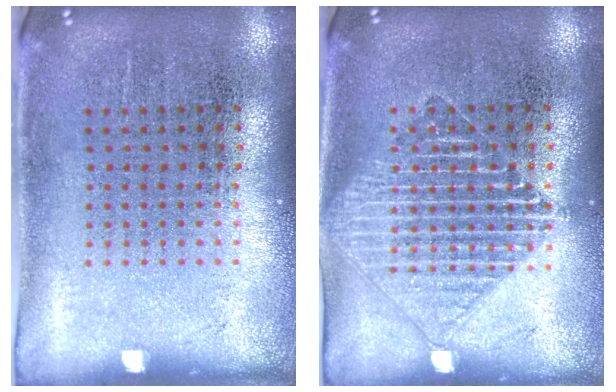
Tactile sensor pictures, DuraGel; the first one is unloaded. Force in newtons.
{"total": 1.5, "press": 1.5, "slide": 0.3}